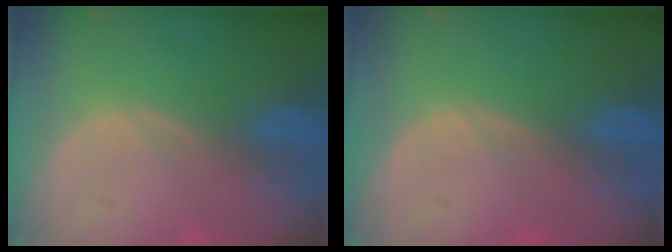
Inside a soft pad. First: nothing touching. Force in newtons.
{"total": 0.0}